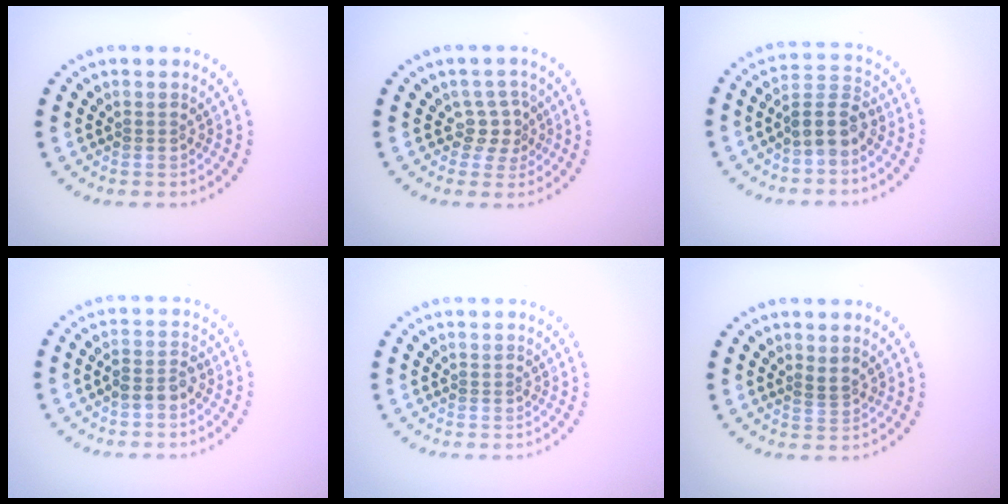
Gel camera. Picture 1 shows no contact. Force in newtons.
{"total": 2.2, "press": 1.5, "slide": 1.5}
{"total": 3.7, "press": 3.3, "slide": 1.6}
{"total": 2.0, "press": 1.8, "slide": 0.8}
{"total": 0.0}
{"total": 1.3, "press": 1.0, "slide": 0.8}